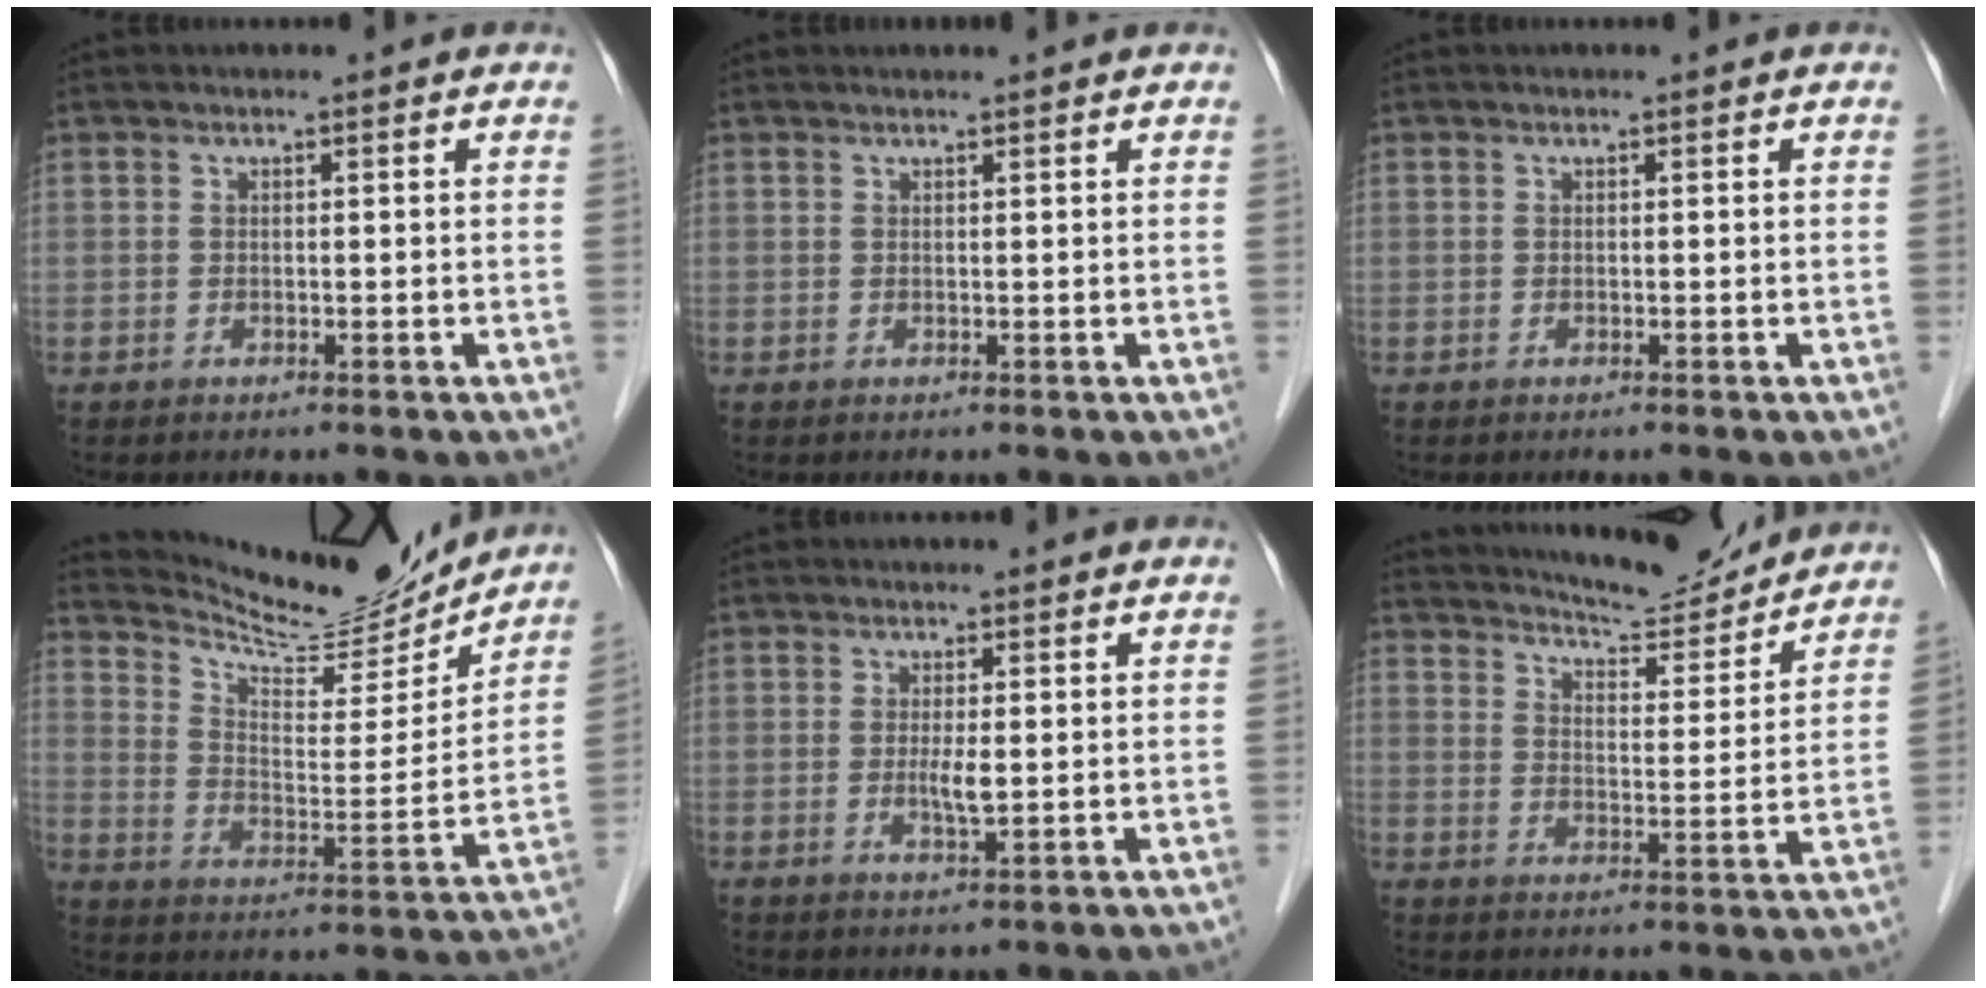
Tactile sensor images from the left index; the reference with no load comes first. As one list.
[{"total": 1.5, "force": [1.4, -0.1, 0.4], "torque": [-0.007, 0.011, 0.022]}, {"total": 0.0}, {"total": 16.4, "force": [15.9, 2.2, 3.2], "torque": [-0.067, -0.034, 0.238]}, {"total": 2.3, "force": [0.0, 0.3, 2.3], "torque": [-0.047, -0.009, 0.001]}, {"total": 12.7, "force": [12.1, 1.6, 3.3], "torque": [-0.053, -0.007, 0.173]}]